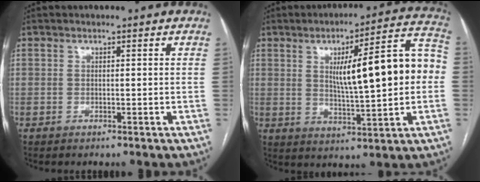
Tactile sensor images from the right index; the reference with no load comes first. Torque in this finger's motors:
{"motor_torque": [0.87, 0.29, 0.55, 0.15]}